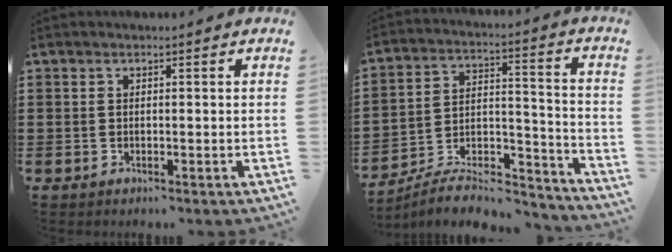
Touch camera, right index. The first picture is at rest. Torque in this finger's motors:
{"motor_torque": [-0.09, -1.20, 0.42, 0.13]}